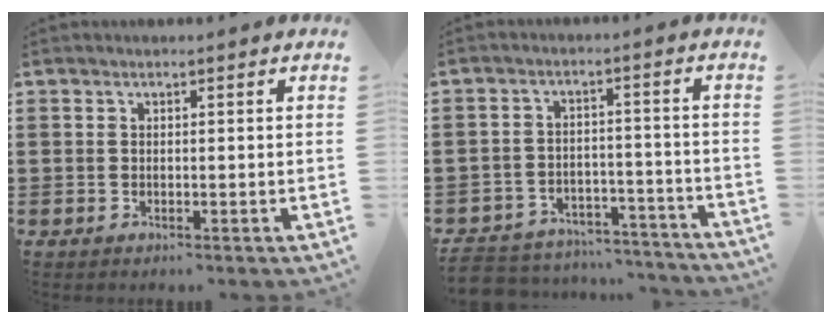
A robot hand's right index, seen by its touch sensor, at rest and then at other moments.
{"total": 5.2, "force": [-5.0, 0.9, 0.7], "torque": [-0.019, 0.011, -0.102]}